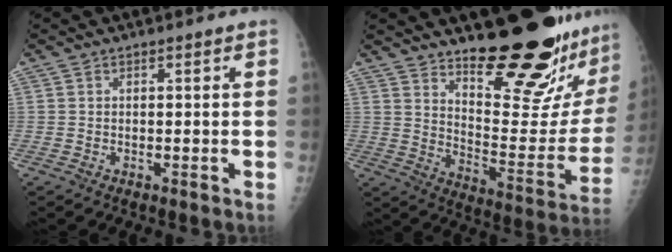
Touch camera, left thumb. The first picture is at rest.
{"total": 24.4, "force": [18.6, 6.2, 14.5], "torque": [-0.172, -0.152, 0.262]}